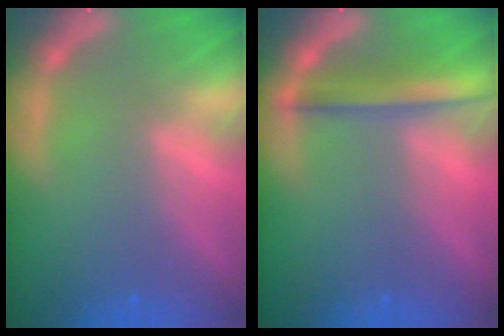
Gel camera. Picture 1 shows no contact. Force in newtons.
{"total": 4.0}